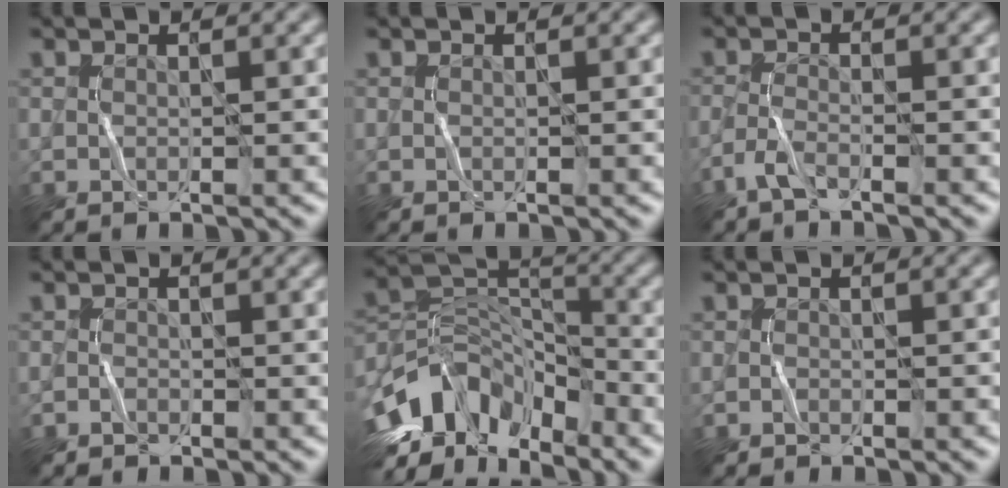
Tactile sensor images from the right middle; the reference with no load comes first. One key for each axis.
{"total": 0.0}
{"total": 1.7, "fx": -1.6, "fy": 0.1, "fz": 0.6, "tx": -0.016, "ty": 0.006, "tz": -0.039}
{"total": 0.7, "fx": -0.6, "fy": 0.0, "fz": -0.4, "tx": 0.006, "ty": 0.008, "tz": -0.013}
{"total": 8.5, "fx": -5.3, "fy": 4.8, "fz": 4.5, "tx": -0.079, "ty": 0.009, "tz": -0.113}
{"total": 1.0, "fx": -1.0, "fy": 0.1, "fz": 0.3, "tx": 0.000, "ty": 0.013, "tz": -0.016}